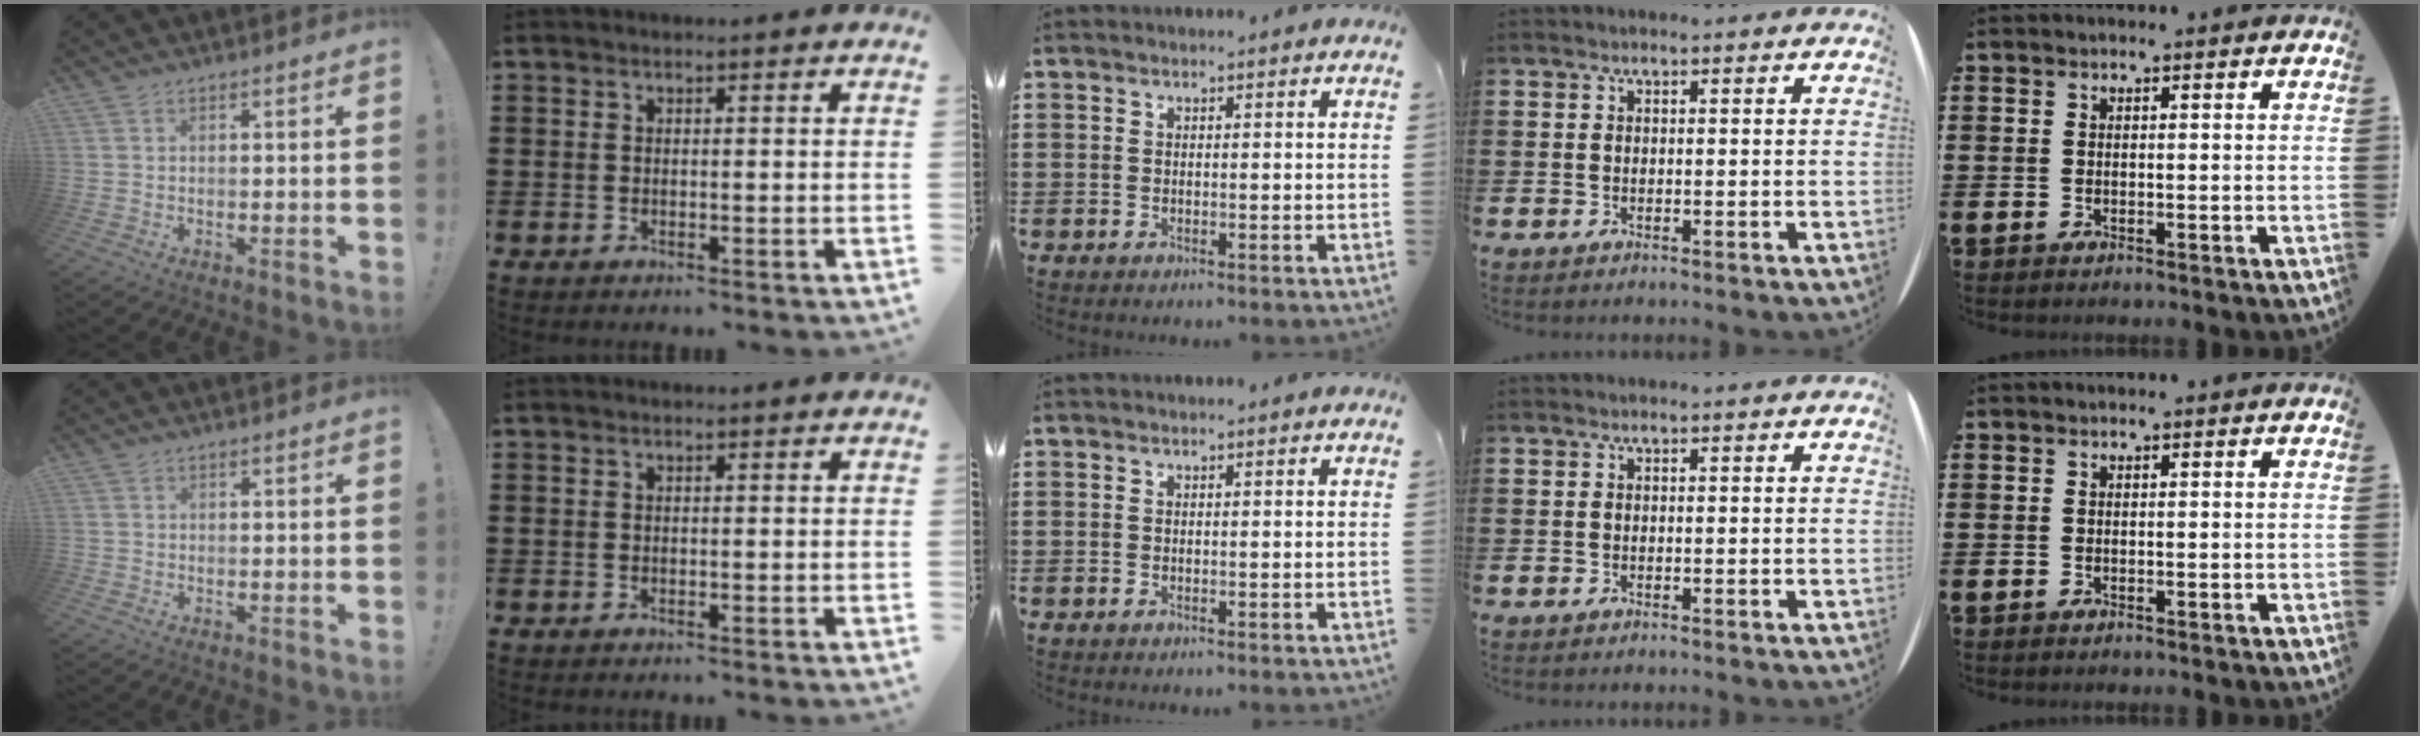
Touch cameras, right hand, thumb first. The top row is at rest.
{"thumb": {"total": 0.5, "force": [-0.3, 0.4, 0.1], "torque": [0.000, 0.001, -0.005]}}